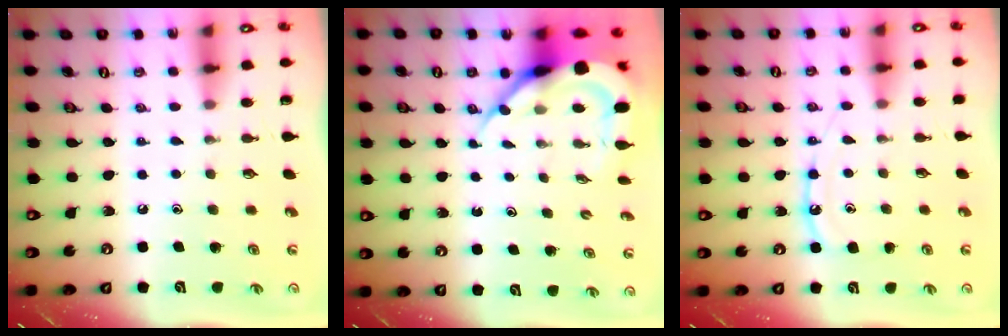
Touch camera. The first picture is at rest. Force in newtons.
{"total": 9.7, "press": 9.6, "slide": 1.2}
{"total": 10.2, "press": 10.1, "slide": 0.5}